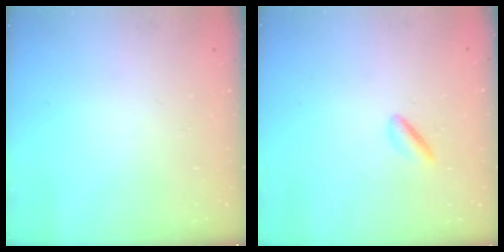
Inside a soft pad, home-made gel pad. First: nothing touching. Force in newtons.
{"total": 1.7, "press": 1.5, "slide": 0.9}